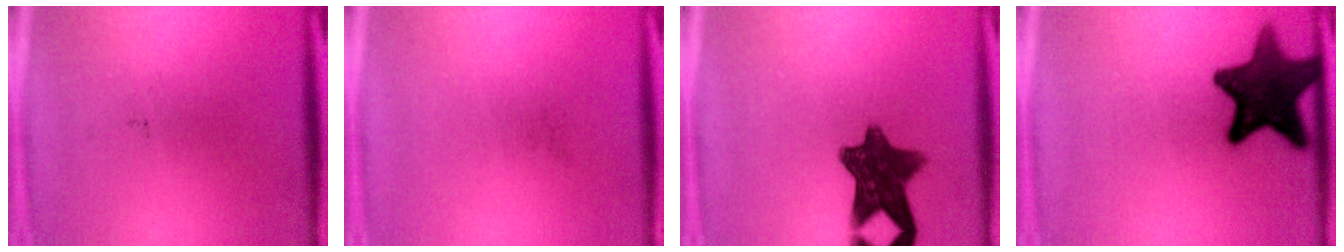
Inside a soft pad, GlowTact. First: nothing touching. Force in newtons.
{"total": 0.0}
{"total": 10.3}
{"total": 13.9}